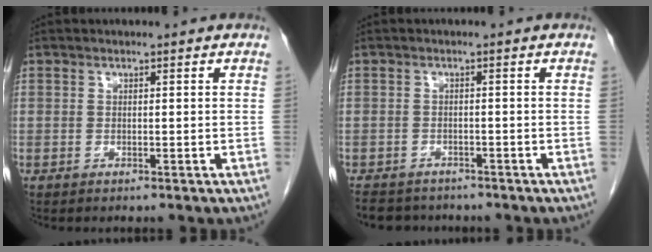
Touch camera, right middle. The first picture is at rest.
{"total": 7.1, "force": [-6.2, 3.0, 1.7], "torque": [-0.032, -0.003, -0.087]}